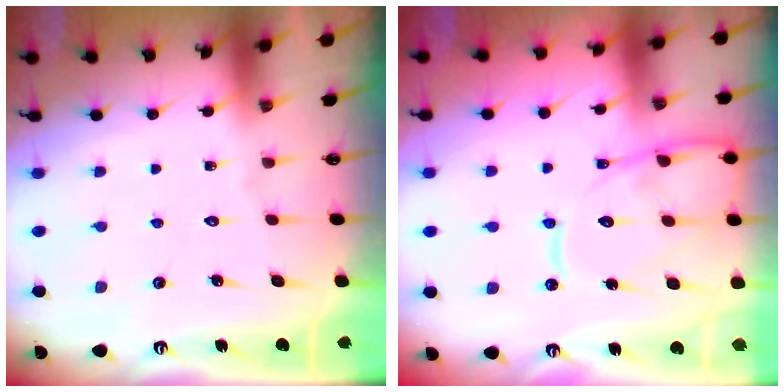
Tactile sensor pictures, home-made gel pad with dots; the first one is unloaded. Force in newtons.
{"total": 13.3, "press": 13.2, "slide": 1.4}